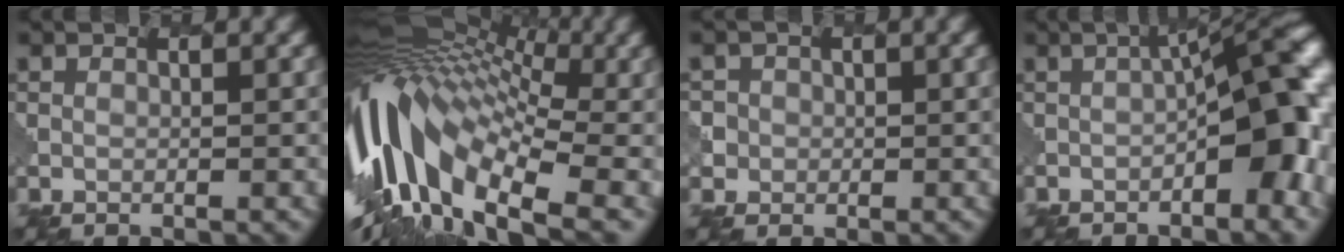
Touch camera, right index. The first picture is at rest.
{"total": 15.8, "force": [0.1, 8.6, 13.3], "torque": [-0.270, 0.017, -0.003]}
{"total": 3.0, "force": [0.1, 3.0, 0.1], "torque": [0.010, 0.013, -0.009]}
{"total": 8.1, "force": [-2.2, 2.2, 7.5], "torque": [-0.093, 0.022, -0.036]}